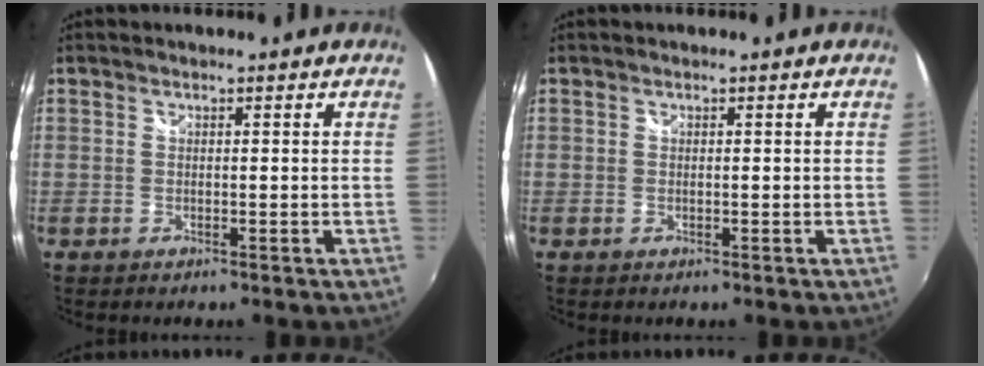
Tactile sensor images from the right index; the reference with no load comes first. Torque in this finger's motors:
{"motor_torque": [-0.05, -0.02, -0.02, 0.01]}